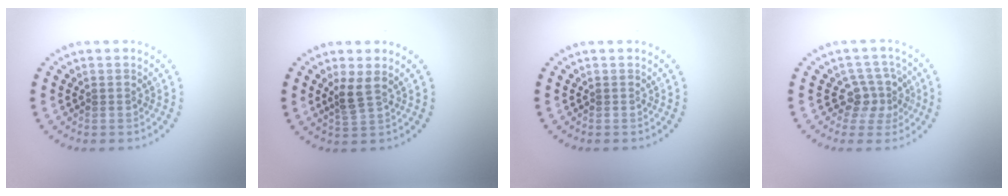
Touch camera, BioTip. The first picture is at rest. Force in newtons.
{"total": 2.1, "press": 1.6, "slide": 1.3}
{"total": 0.0}
{"total": 2.8, "press": 2.1, "slide": 1.8}